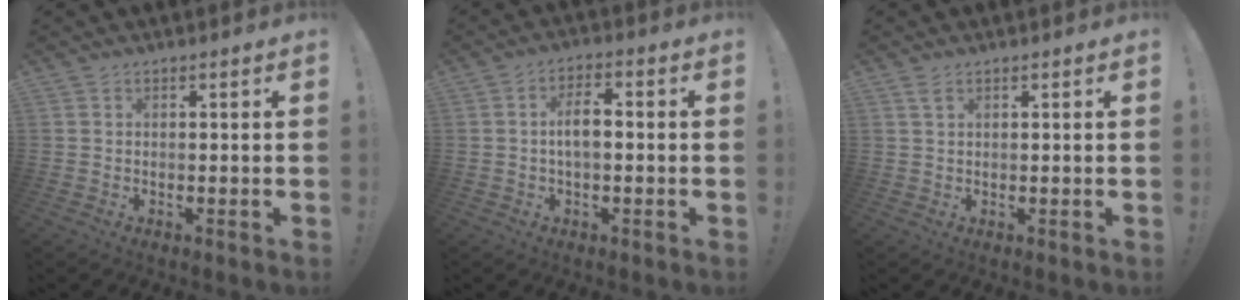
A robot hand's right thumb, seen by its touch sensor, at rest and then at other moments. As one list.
[{"total": 6.3, "force": [-0.2, 2.8, 5.7], "torque": [-0.099, 0.005, -0.007]}, {"total": 2.0, "force": [1.2, 0.8, 1.4], "torque": [-0.028, 0.000, 0.022]}]